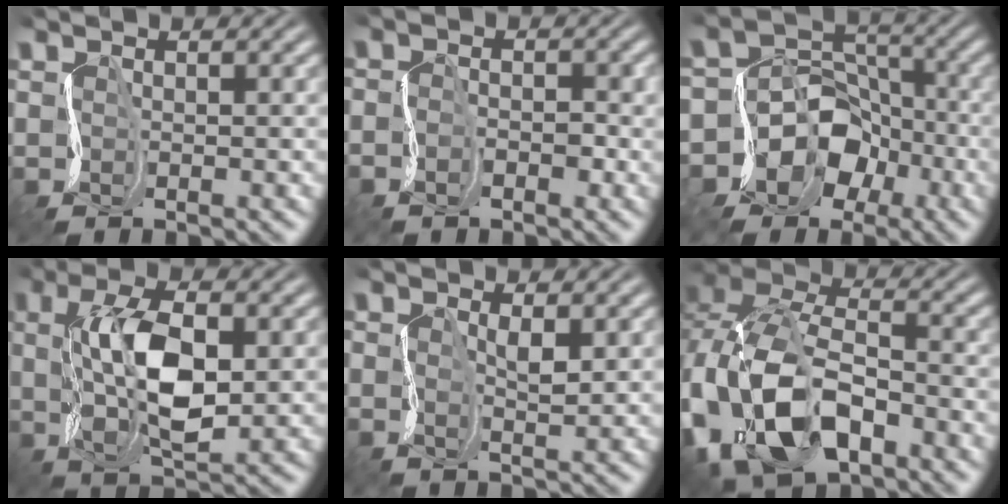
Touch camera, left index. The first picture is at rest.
{"total": 2.0, "force": [-1.5, 1.2, 0.5], "torque": [0.004, 0.003, -0.031]}
{"total": 7.6, "force": [-4.0, 6.2, 1.8], "torque": [-0.017, 0.009, -0.091]}
{"total": 6.6, "force": [0.3, 2.8, 5.9], "torque": [-0.123, 0.004, 0.001]}
{"total": 0.9, "force": [-0.2, 0.1, 0.8], "torque": [-0.028, 0.001, -0.007]}
{"total": 10.8, "force": [-4.9, 6.6, 6.9], "torque": [-0.169, -0.003, -0.099]}